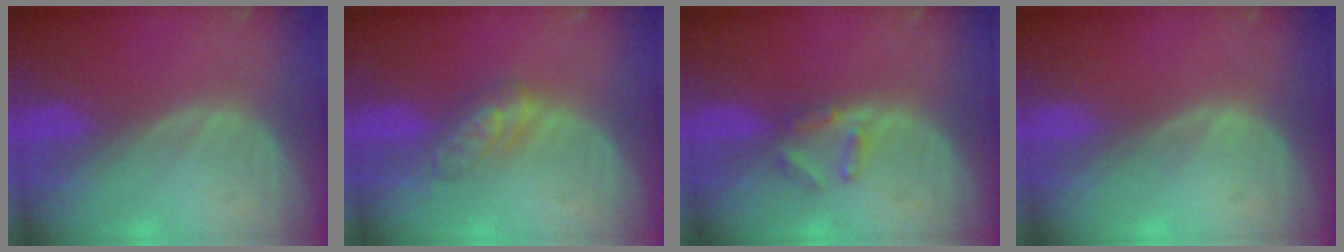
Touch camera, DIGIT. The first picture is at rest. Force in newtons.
{"total": 4.6, "press": 4.5, "slide": 1.0}
{"total": 2.8, "press": 2.7, "slide": 0.4}
{"total": 0.0}